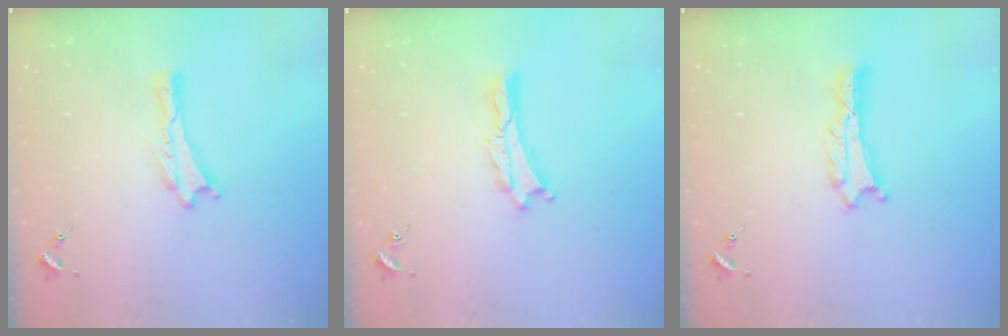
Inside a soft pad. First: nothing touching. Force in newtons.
{"total": 0.0}
{"total": 0.7, "press": 0.7, "slide": 0.1}